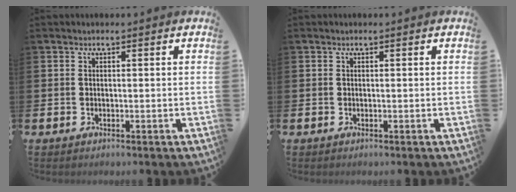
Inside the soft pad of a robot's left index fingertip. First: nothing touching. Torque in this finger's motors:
{"motor_torque": [-0.02, 0.02, 0.00, 0.01]}